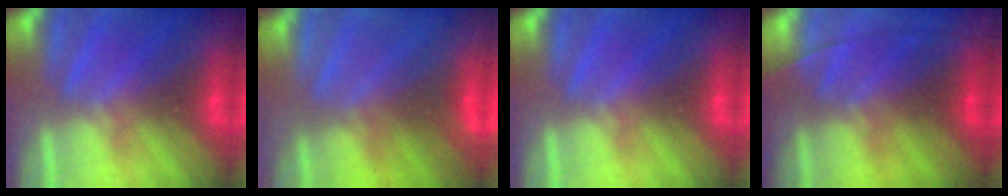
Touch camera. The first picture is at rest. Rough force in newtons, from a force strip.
{"total": 4.6}
{"total": 0.0}
{"total": 1.5}